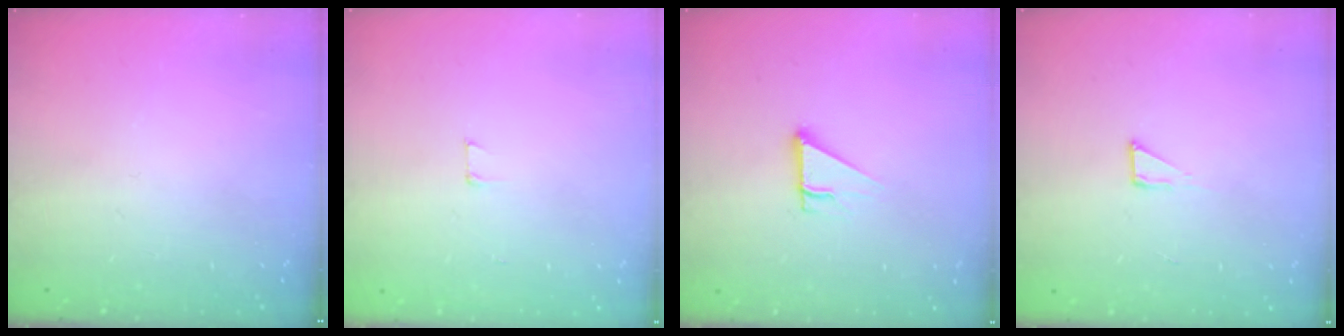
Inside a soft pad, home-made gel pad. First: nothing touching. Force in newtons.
{"total": 2.9, "press": 2.9, "slide": 0.2}
{"total": 2.7, "press": 2.7, "slide": 0.1}
{"total": 3.7, "press": 3.7, "slide": 0.4}